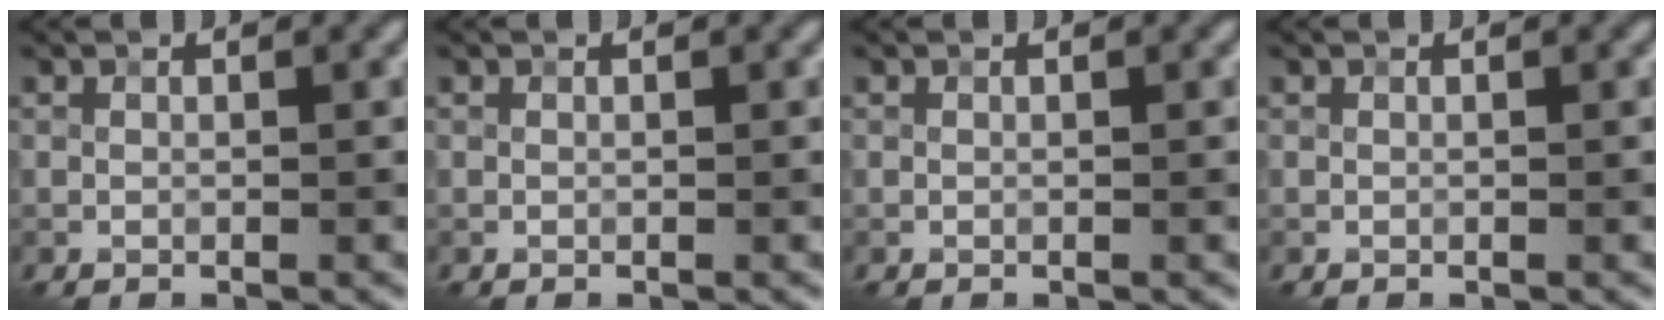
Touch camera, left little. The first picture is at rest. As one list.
[{"total": 0.0}, {"total": 0.0}, {"total": 0.0}]